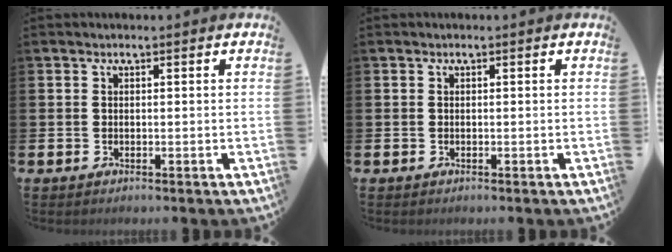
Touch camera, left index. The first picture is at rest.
{"total": 0.0}